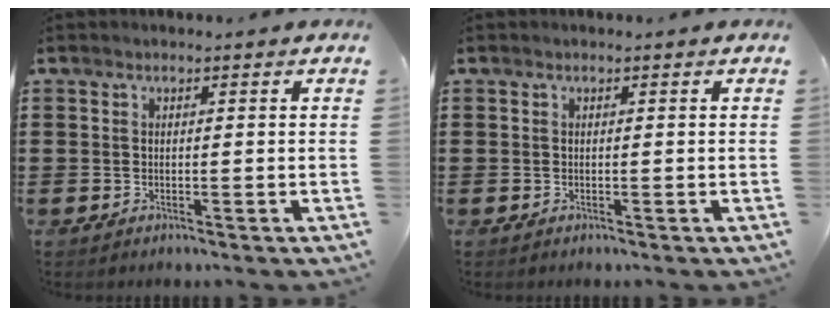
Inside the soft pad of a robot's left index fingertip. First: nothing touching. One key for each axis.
{"total": 0.0}